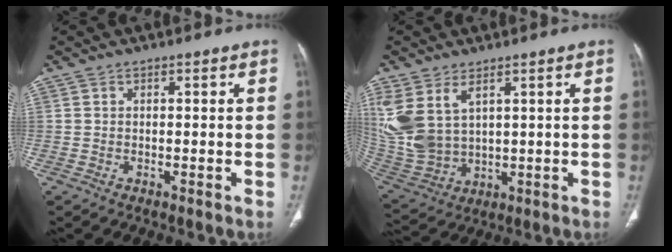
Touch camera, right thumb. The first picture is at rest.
{"total": 13.8, "force": [5.6, 8.4, 9.5], "torque": [-0.222, -0.019, 0.137]}